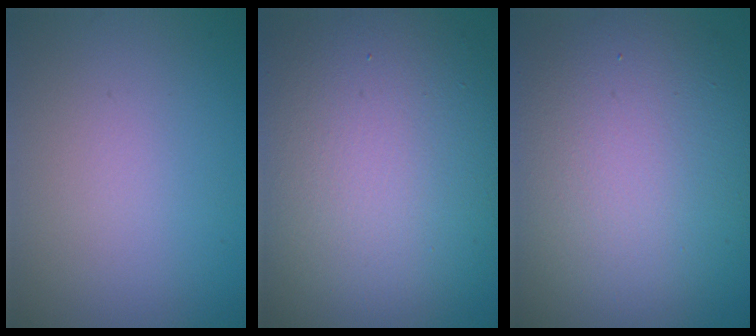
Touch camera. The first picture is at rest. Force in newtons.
{"total": 13.9, "press": 13.9, "slide": 1.1}
{"total": 12.8, "press": 12.8, "slide": 0.5}